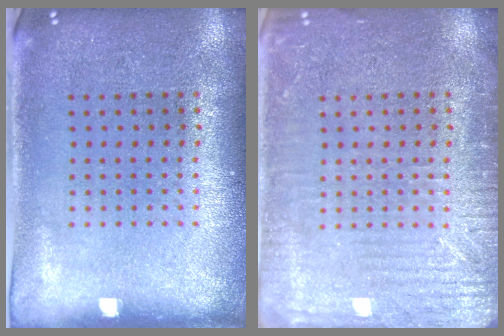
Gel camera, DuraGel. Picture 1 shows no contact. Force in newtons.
{"total": 3.9, "press": 3.8, "slide": 0.4}